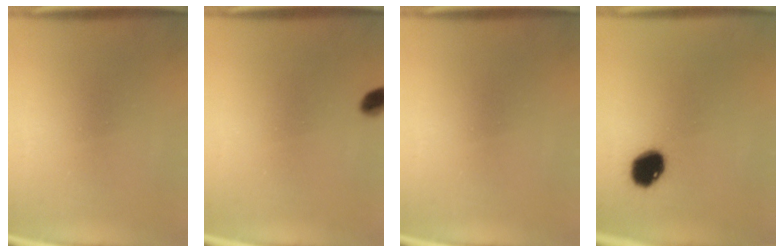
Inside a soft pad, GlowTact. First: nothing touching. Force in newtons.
{"total": 2.9}
{"total": 0.0}
{"total": 7.7}